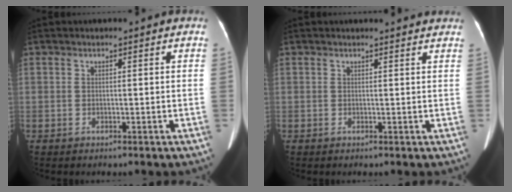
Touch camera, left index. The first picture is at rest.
{"total": 3.8, "force": [3.6, 0.5, 0.8], "torque": [-0.013, 0.008, 0.032]}